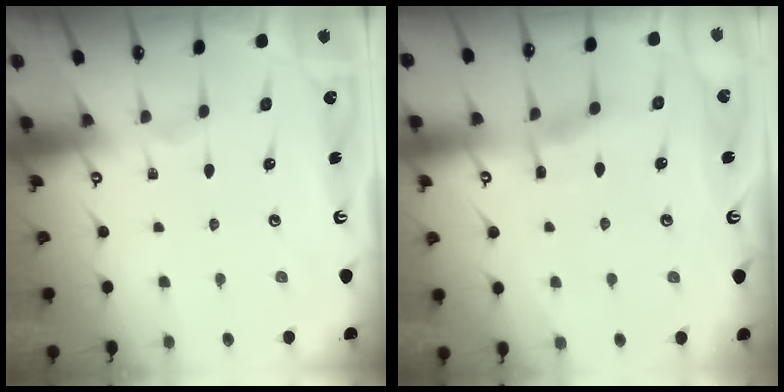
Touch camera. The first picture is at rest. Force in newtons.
{"total": 5.0, "press": 4.9, "slide": 0.3}